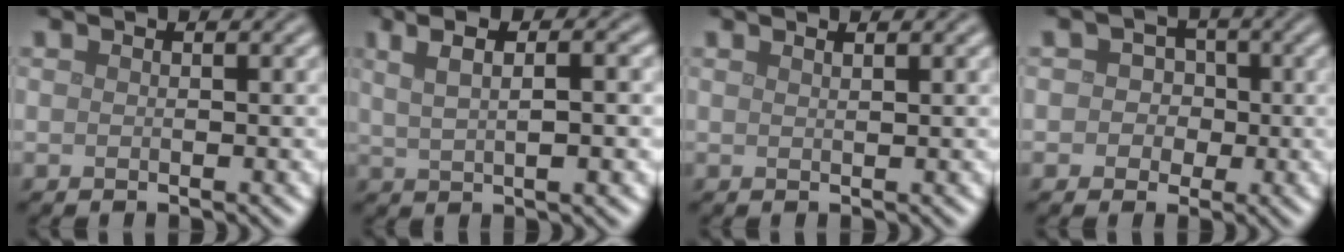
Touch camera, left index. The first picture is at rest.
{"total": 6.8, "force": [2.6, 2.8, 5.7], "torque": [-0.081, 0.024, 0.028]}
{"total": 1.1, "force": [0.8, 0.4, 0.6], "torque": [-0.001, 0.001, 0.004]}
{"total": 2.9, "force": [0.3, 2.7, 1.0], "torque": [0.013, 0.012, -0.019]}